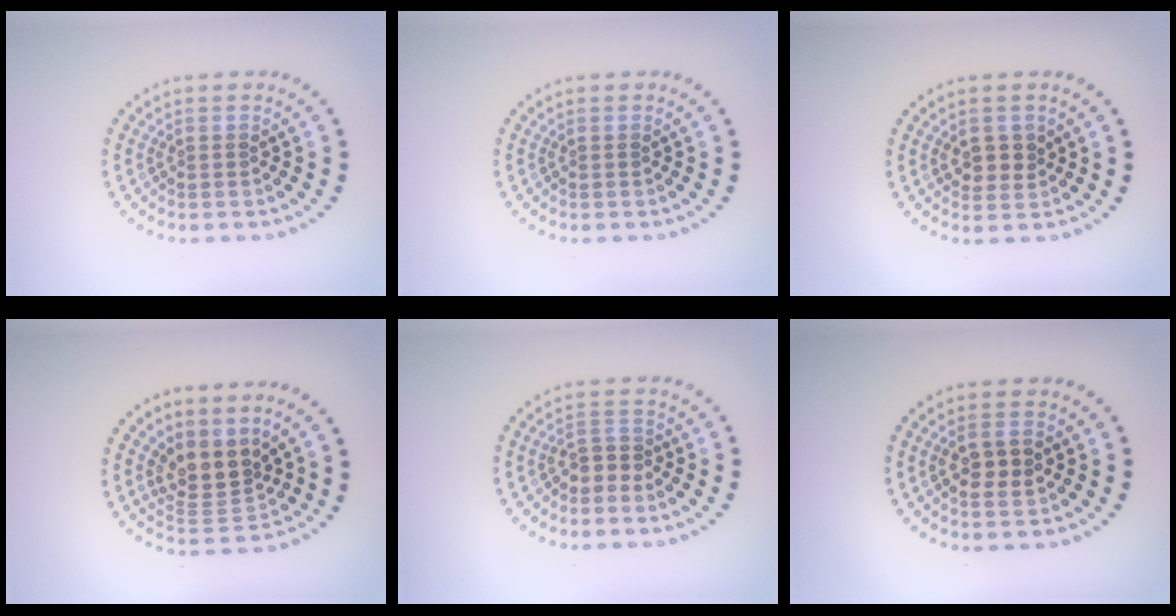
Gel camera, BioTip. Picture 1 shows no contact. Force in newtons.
{"total": 0.0}
{"total": 2.0, "press": 2.0, "slide": 0.6}
{"total": 3.6, "press": 2.6, "slide": 2.4}
{"total": 1.8, "press": 1.5, "slide": 1.1}
{"total": 2.7, "press": 2.7, "slide": 0.5}